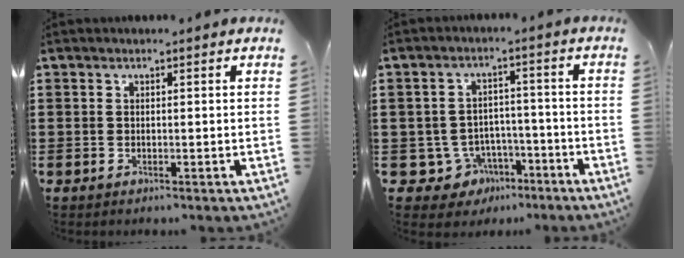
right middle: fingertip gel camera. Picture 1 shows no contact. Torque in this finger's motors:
{"motor_torque": [-0.16, -0.14, 0.04, -0.01]}